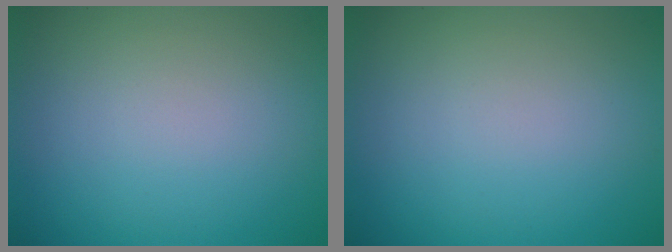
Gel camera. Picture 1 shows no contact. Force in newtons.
{"total": 0.0}